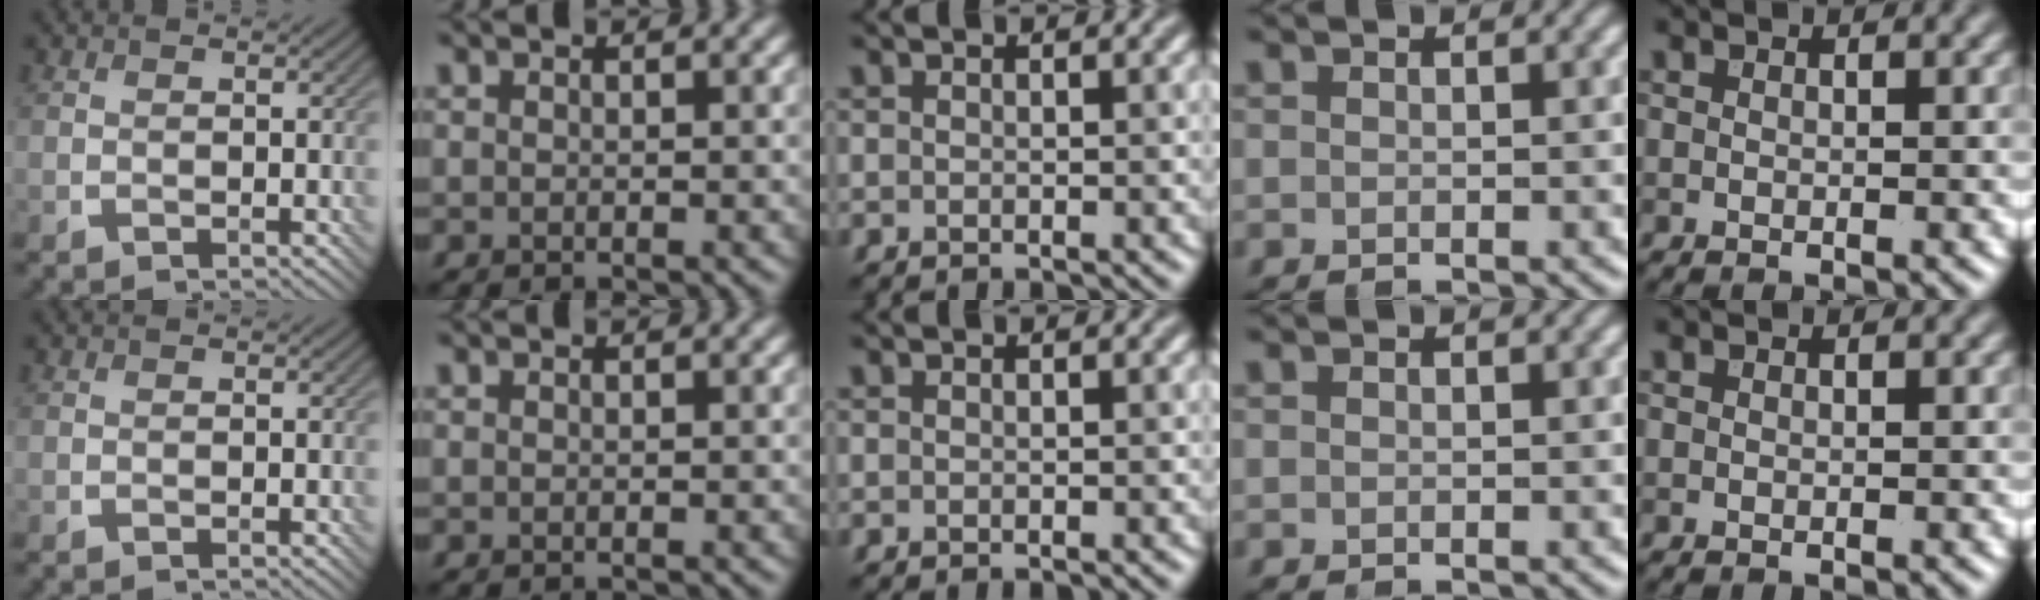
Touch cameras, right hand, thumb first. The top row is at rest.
{}